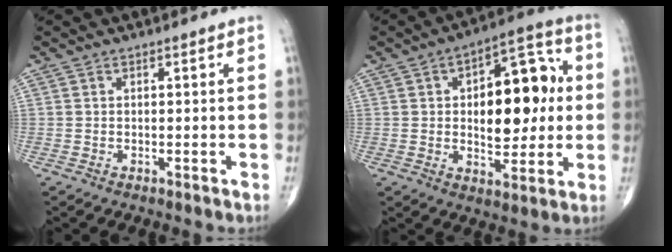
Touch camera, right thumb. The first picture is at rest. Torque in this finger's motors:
{"motor_torque": [-0.75, 1.34, 0.22, -0.07, 0.09]}